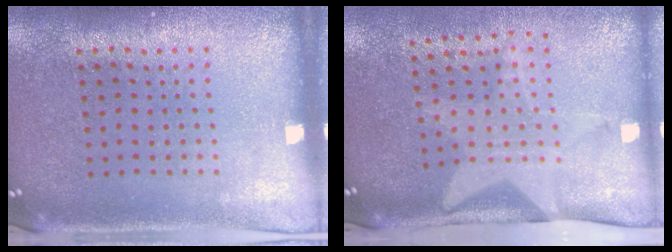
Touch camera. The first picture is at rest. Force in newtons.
{"total": 2.0, "press": 1.5, "slide": 1.3}